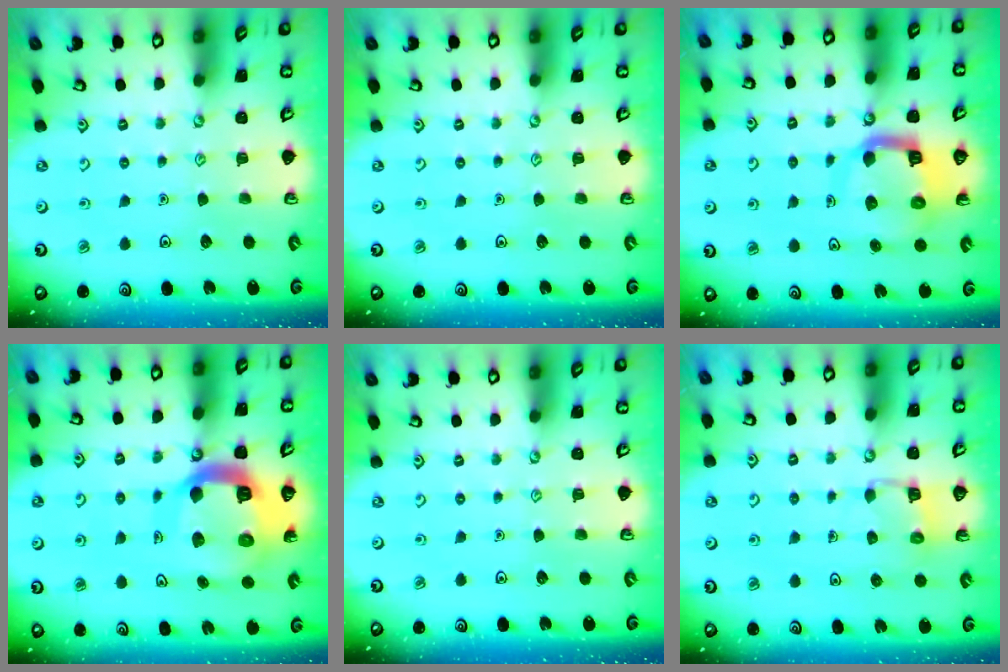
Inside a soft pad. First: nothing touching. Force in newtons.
{"total": 0.0}
{"total": 11.0, "press": 10.9, "slide": 1.3}
{"total": 17.1, "press": 17.0, "slide": 1.8}
{"total": 0.0}
{"total": 4.3, "press": 4.3, "slide": 0.3}